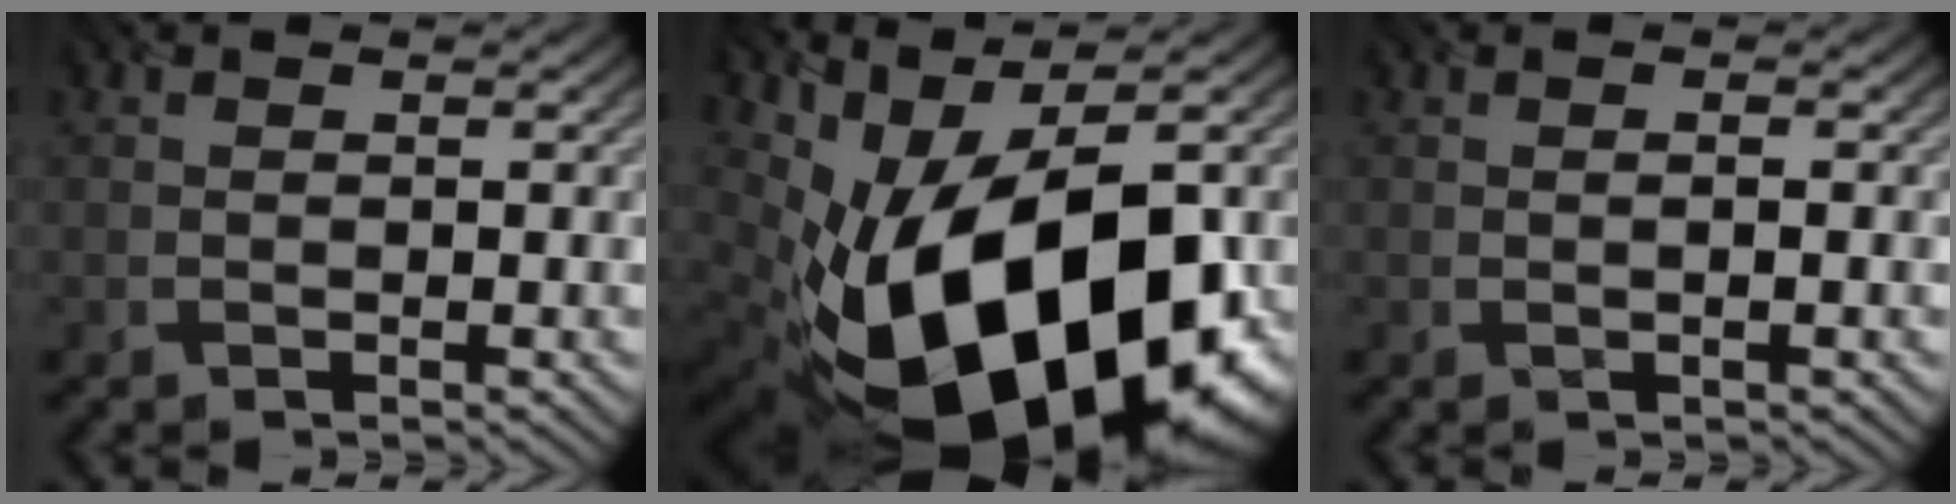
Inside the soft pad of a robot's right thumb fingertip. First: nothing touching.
{"total": 19.8, "force": [-4.2, 11.5, 15.5], "torque": [-0.289, -0.049, -0.044]}
{"total": 1.0, "force": [0.0, 0.1, 1.0], "torque": [-0.020, 0.001, -0.001]}